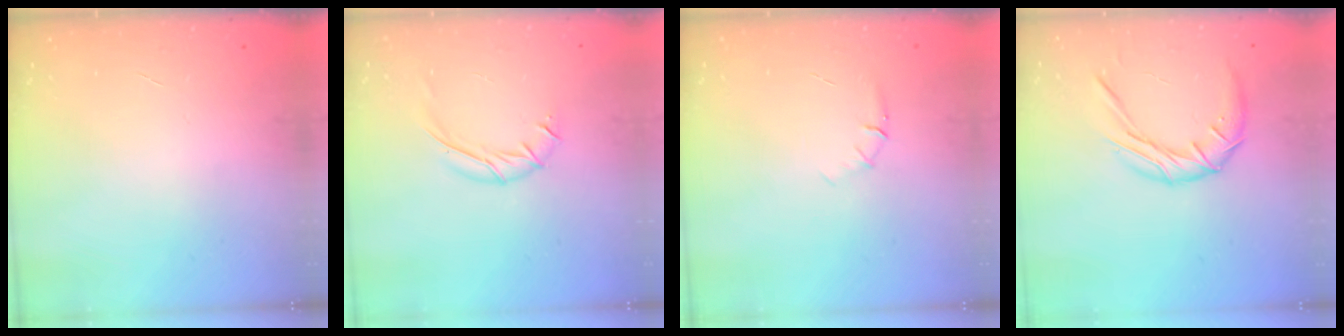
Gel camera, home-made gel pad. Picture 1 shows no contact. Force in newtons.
{"total": 8.6, "press": 8.4, "slide": 1.4}
{"total": 5.2, "press": 4.9, "slide": 1.6}
{"total": 10.5, "press": 10.5, "slide": 0.8}